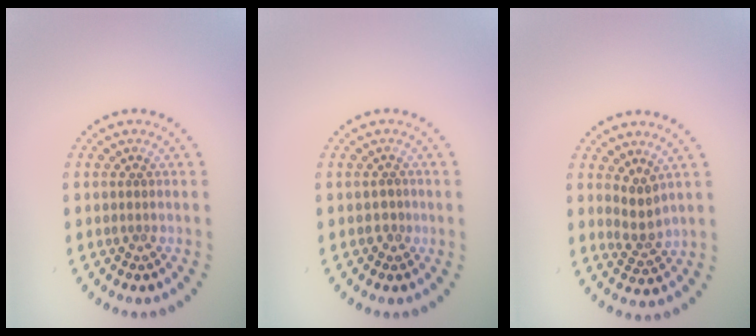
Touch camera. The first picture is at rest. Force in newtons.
{"total": 0.9, "press": 0.8, "slide": 0.5}
{"total": 2.2, "press": 1.7, "slide": 1.4}